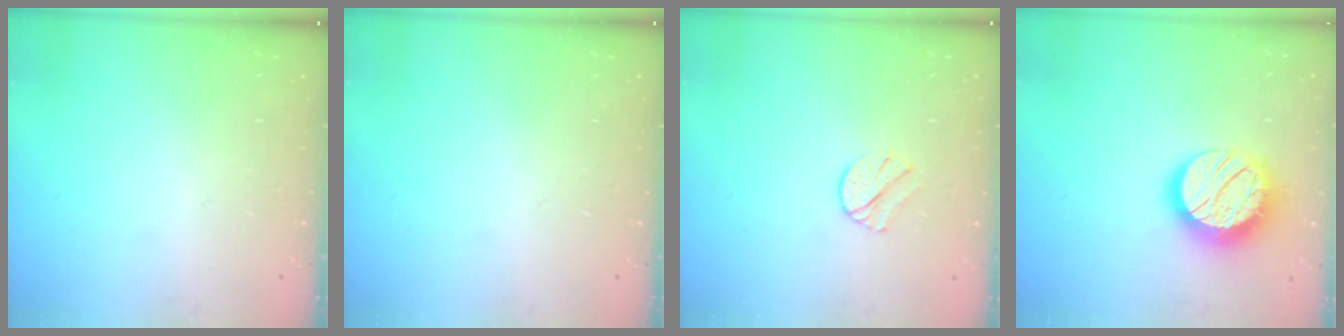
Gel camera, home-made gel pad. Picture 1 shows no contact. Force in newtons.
{"total": 0.0}
{"total": 6.1, "press": 6.1, "slide": 0.7}
{"total": 16.2, "press": 16.2, "slide": 1.0}